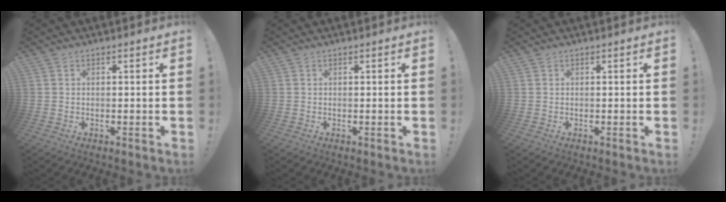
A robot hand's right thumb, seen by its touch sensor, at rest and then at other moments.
{"total": 0.0}
{"total": 0.0}